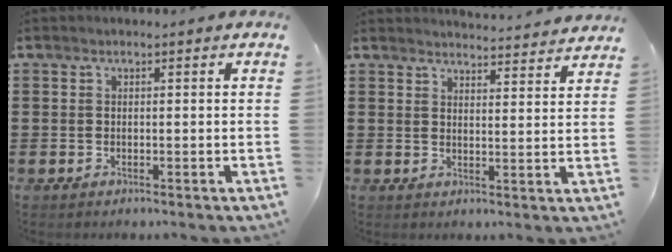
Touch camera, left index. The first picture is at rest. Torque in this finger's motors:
{"motor_torque": [0.78, -1.36, -0.02, -0.01]}